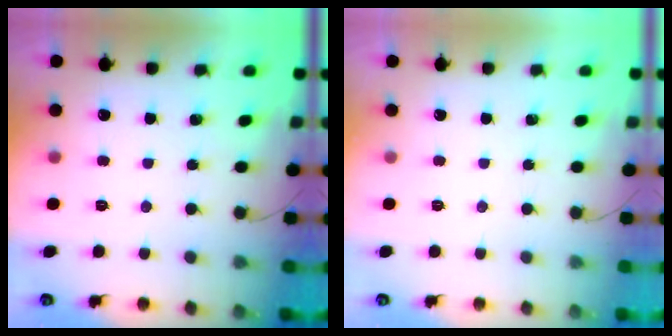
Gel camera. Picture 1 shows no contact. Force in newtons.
{"total": 0.0}